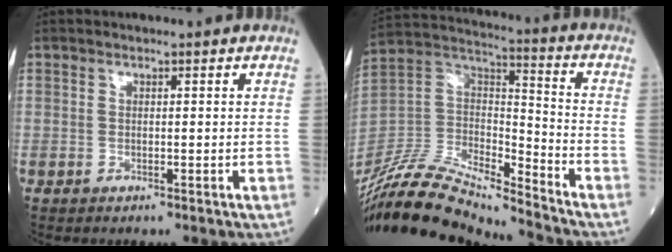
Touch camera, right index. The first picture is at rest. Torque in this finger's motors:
{"motor_torque": [0.75, -1.39, 0.44, 0.13]}